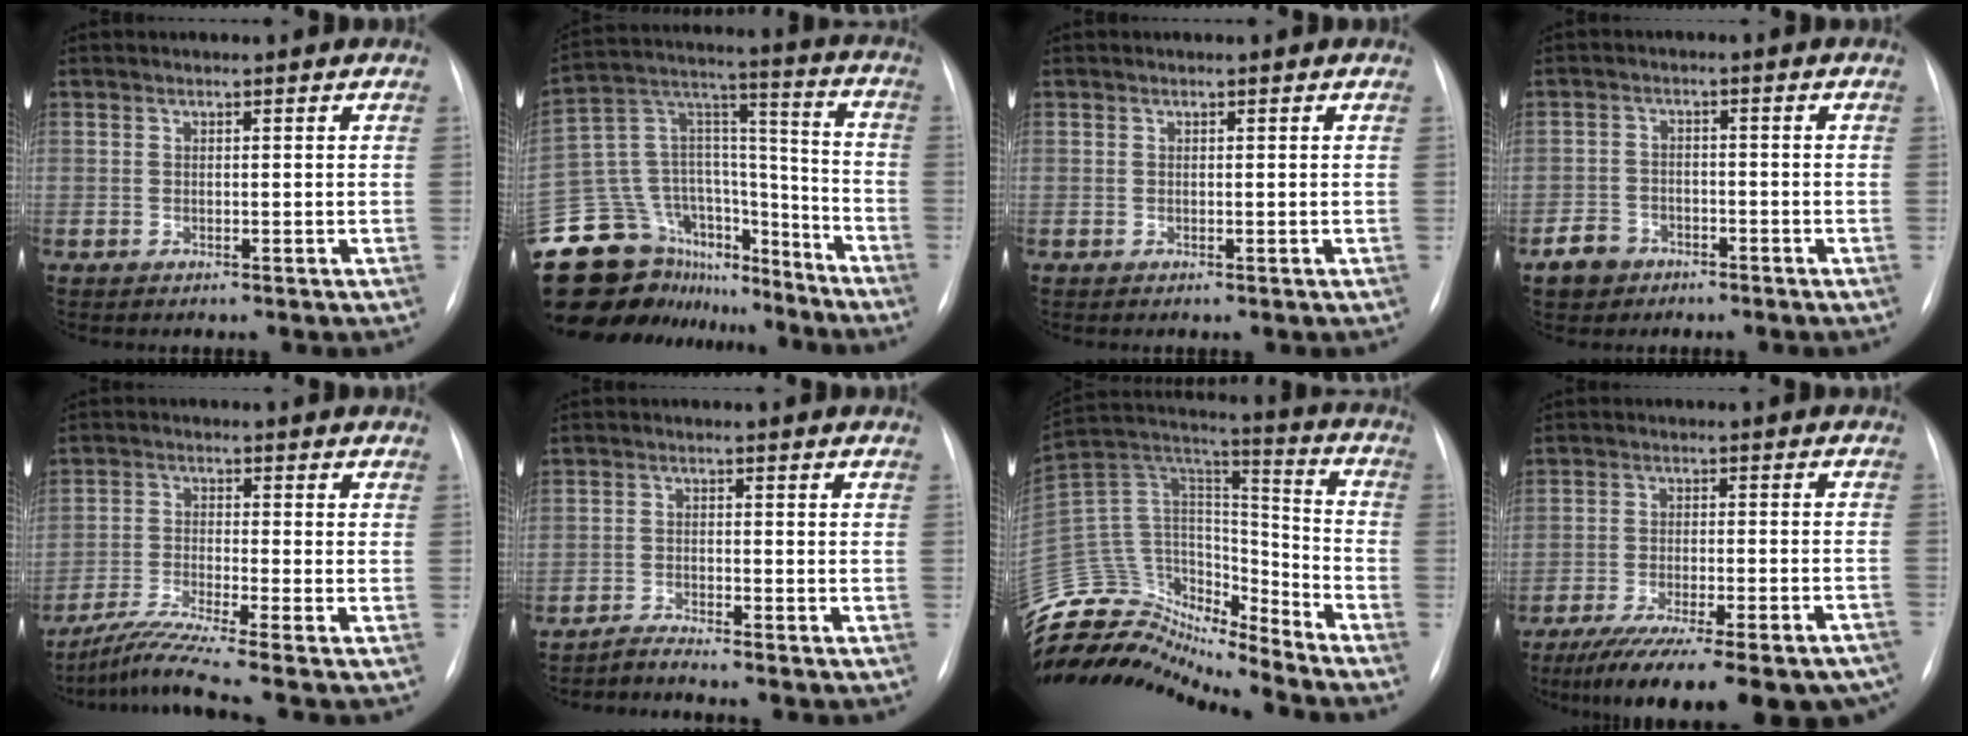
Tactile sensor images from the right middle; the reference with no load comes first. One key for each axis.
{"total": 26.6, "fx": -22.1, "fy": 11.9, "fz": 8.6, "tx": -0.202, "ty": 0.051, "tz": -0.349}
{"total": 0.0}
{"total": 4.3, "fx": -2.9, "fy": 3.1, "fz": 0.8, "tx": -0.018, "ty": 0.008, "tz": -0.047}
{"total": 6.9, "fx": -5.6, "fy": -2.0, "fz": 3.5, "tx": -0.075, "ty": -0.028, "tz": -0.106}
{"total": 2.2, "fx": -2.1, "fy": -0.8, "fz": -0.3, "tx": 0.003, "ty": -0.013, "tz": -0.041}
{"total": 19.4, "fx": -19.0, "fy": 3.2, "fz": 2.3, "tx": -0.040, "ty": 0.088, "tz": -0.328}
{"total": 23.1, "fx": -18.4, "fy": 4.5, "fz": 13.1, "tx": -0.147, "ty": -0.019, "tz": -0.247}